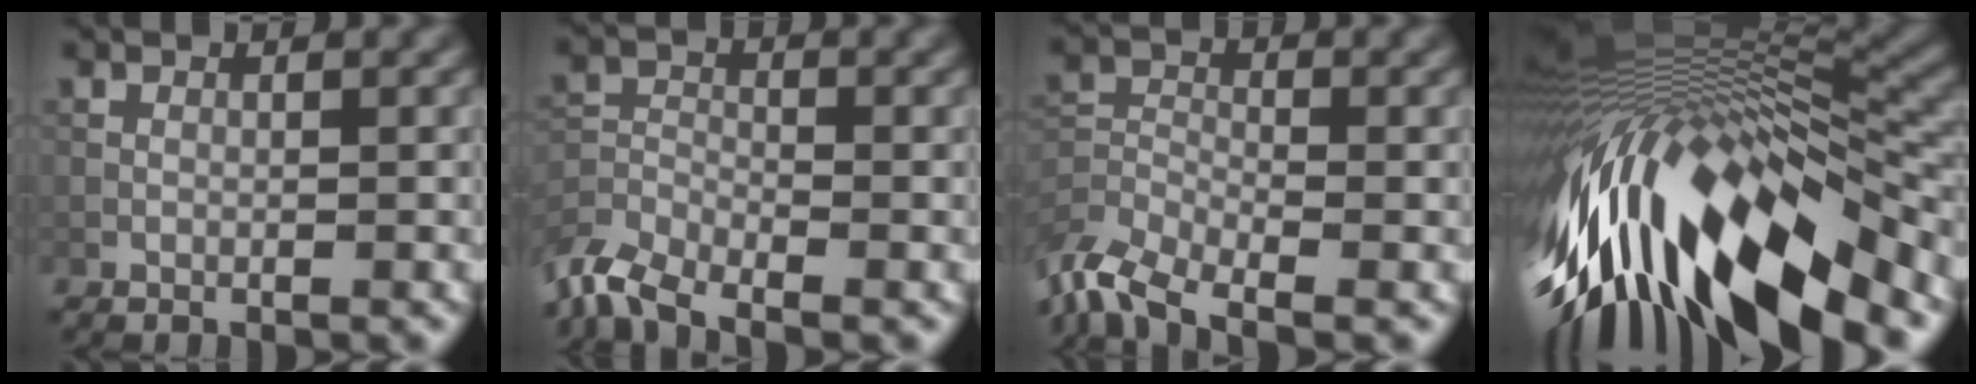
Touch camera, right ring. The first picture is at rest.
{"total": 5.6, "force": [-4.8, 1.6, 2.4], "torque": [-0.051, -0.016, -0.100]}
{"total": 6.9, "force": [-5.6, 2.4, 3.2], "torque": [-0.064, -0.013, -0.115]}
{"total": 16.5, "force": [-6.3, 5.7, 14.2], "torque": [-0.258, 0.007, -0.114]}